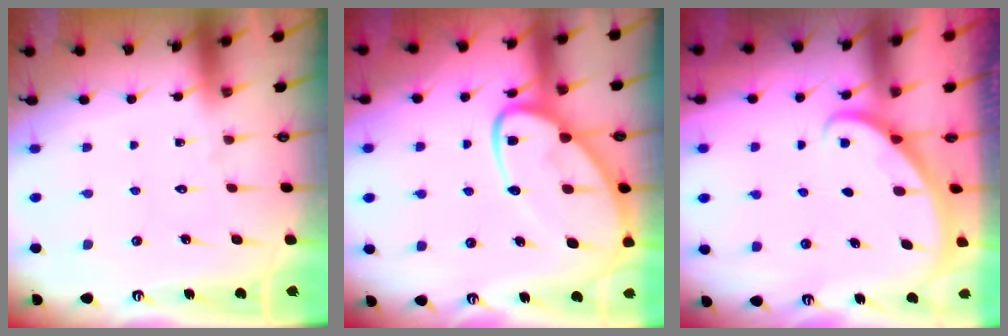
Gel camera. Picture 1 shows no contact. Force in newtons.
{"total": 14.6, "press": 14.6, "slide": 1.5}
{"total": 2.1, "press": 2.1, "slide": 0.1}